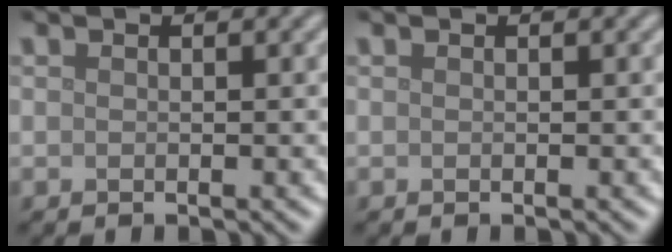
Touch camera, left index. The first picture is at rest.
{"total": 0.0}